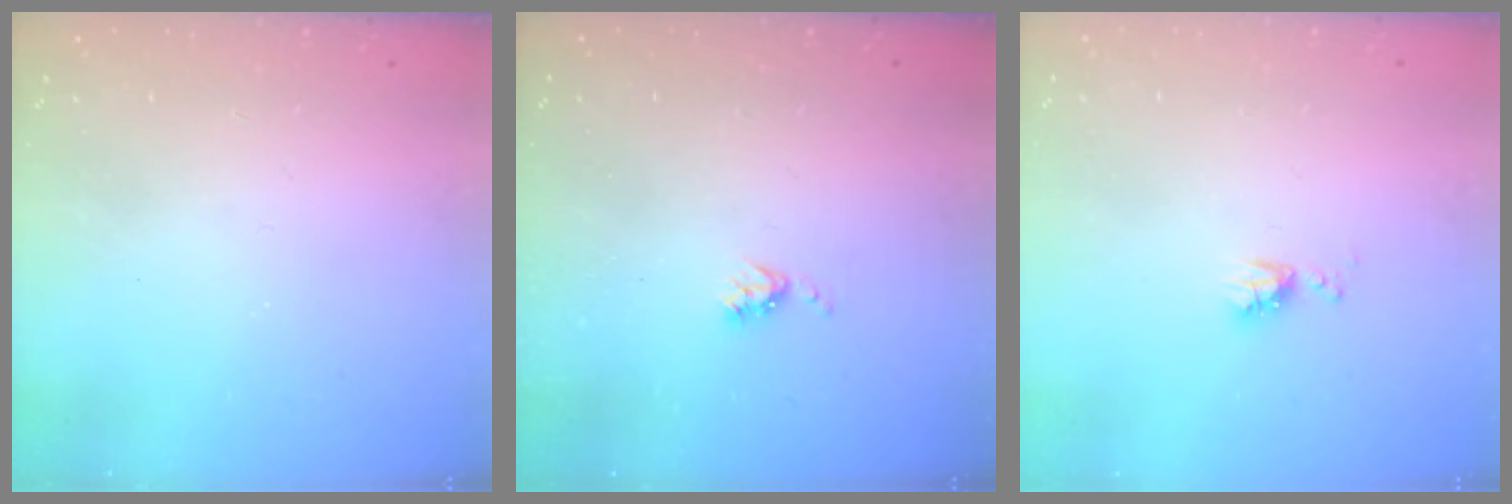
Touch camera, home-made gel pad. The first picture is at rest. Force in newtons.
{"total": 4.0, "press": 3.9, "slide": 0.6}
{"total": 4.9, "press": 4.8, "slide": 0.8}